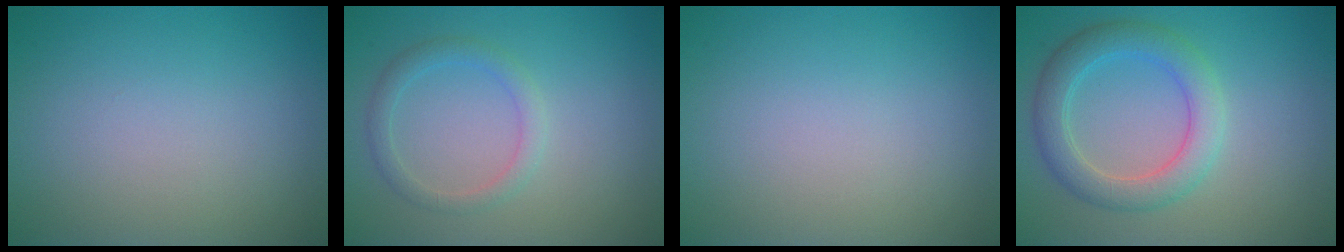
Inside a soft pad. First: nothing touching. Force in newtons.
{"total": 1.9, "press": 1.9, "slide": 0.1}
{"total": 0.0}
{"total": 4.2, "press": 4.2, "slide": 0.1}